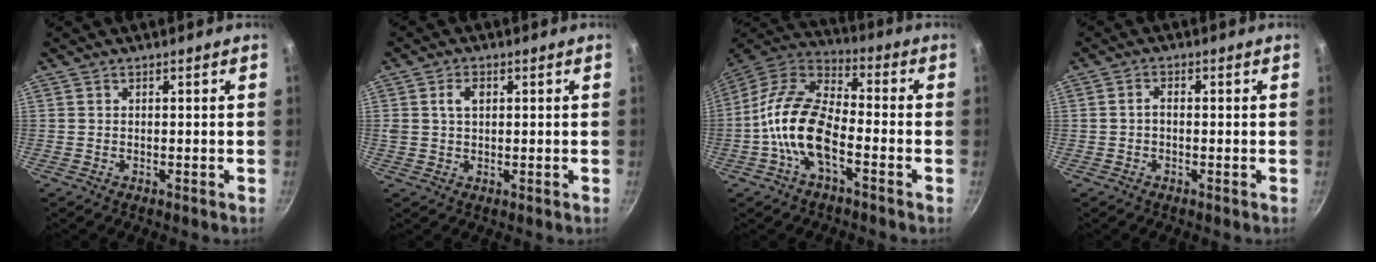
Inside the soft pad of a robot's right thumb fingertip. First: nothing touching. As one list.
[{"total": 3.4, "force": [0.9, 2.2, 2.4], "torque": [-0.032, 0.002, 0.015]}, {"total": 14.1, "force": [-4.6, 6.7, 11.4], "torque": [-0.207, 0.047, -0.107]}, {"total": 1.3, "force": [-0.3, 0.9, 0.9], "torque": [-0.017, 0.010, -0.008]}]